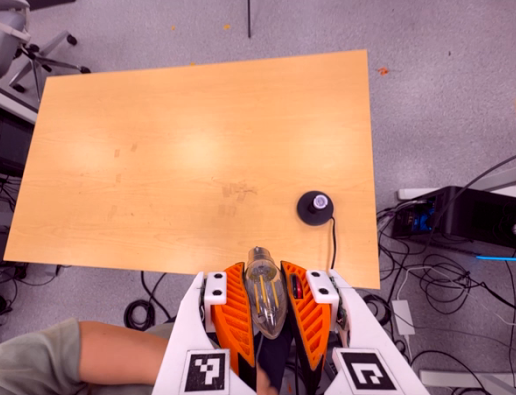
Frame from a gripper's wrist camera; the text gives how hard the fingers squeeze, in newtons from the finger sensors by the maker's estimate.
{"total": 21.1, "left": 23.0, "right": 19.3}